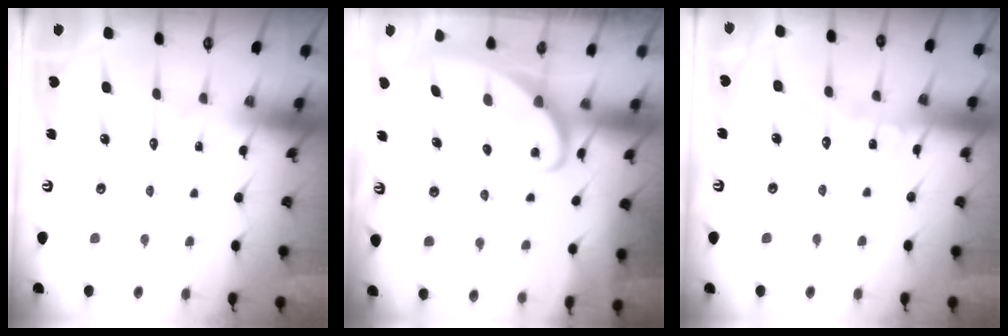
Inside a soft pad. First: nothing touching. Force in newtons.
{"total": 2.0, "press": 2.0, "slide": 0.1}
{"total": 6.0, "press": 6.0, "slide": 0.6}